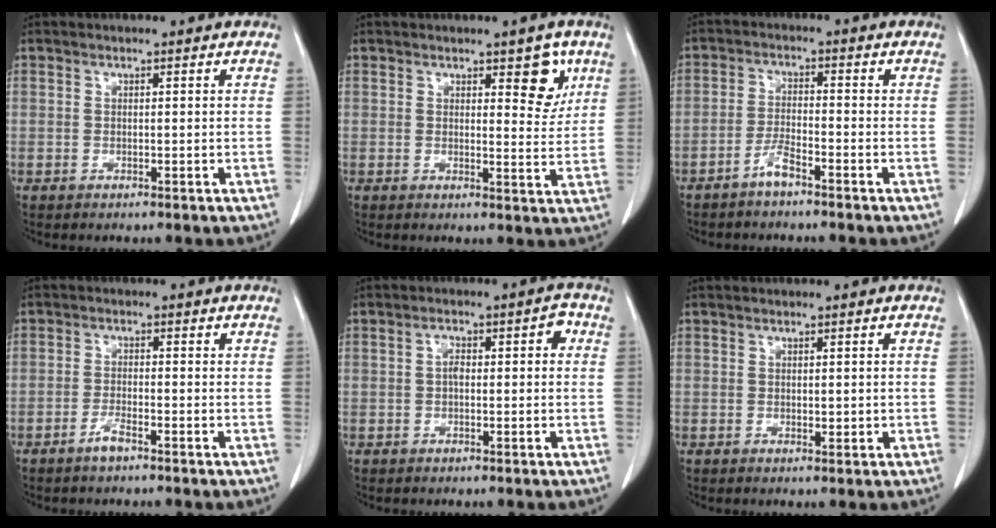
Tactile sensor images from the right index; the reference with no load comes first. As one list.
[{"total": 5.0, "force": [2.6, 1.8, 3.8], "torque": [-0.040, -0.008, 0.031]}, {"total": 3.2, "force": [-2.6, 0.3, 1.9], "torque": [-0.042, 0.003, -0.051]}, {"total": 2.3, "force": [-1.8, 0.2, 1.5], "torque": [-0.034, 0.000, -0.034]}, {"total": 4.0, "force": [0.3, 1.7, 3.6], "torque": [-0.055, 0.025, 0.005]}, {"total": 1.2, "force": [0.0, 0.6, 1.0], "torque": [-0.013, -0.003, 0.004]}]